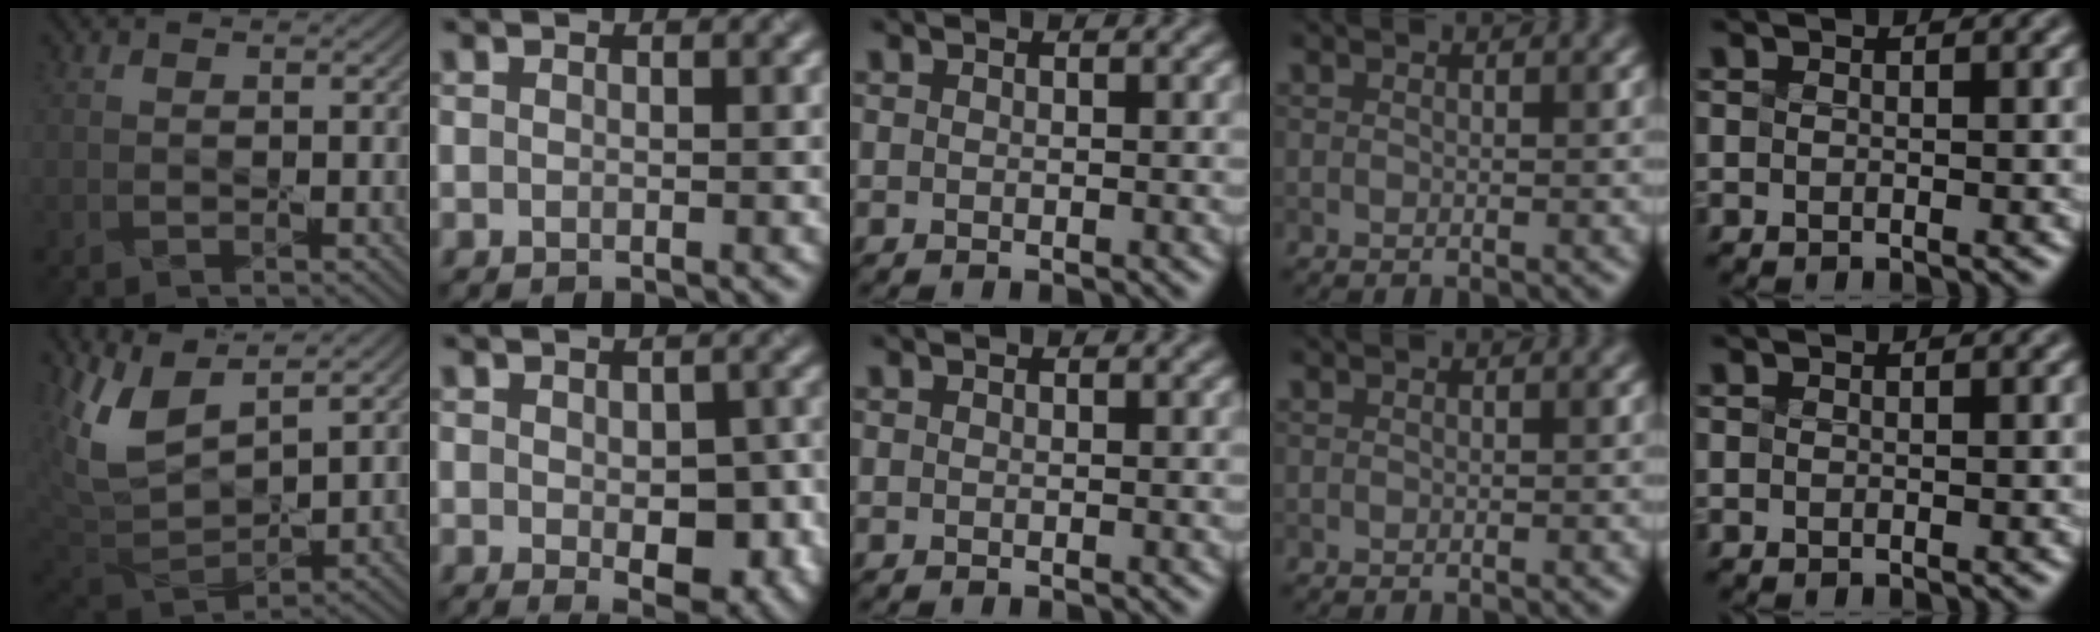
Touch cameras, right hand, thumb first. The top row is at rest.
{"thumb": {"total": 10.5, "force": [6.1, 4.3, 7.4], "torque": [-0.187, 0.004, 0.124]}, "index": {"total": 6.0, "force": [-1.2, 3.0, 5.1], "torque": [-0.070, -0.015, -0.008]}}